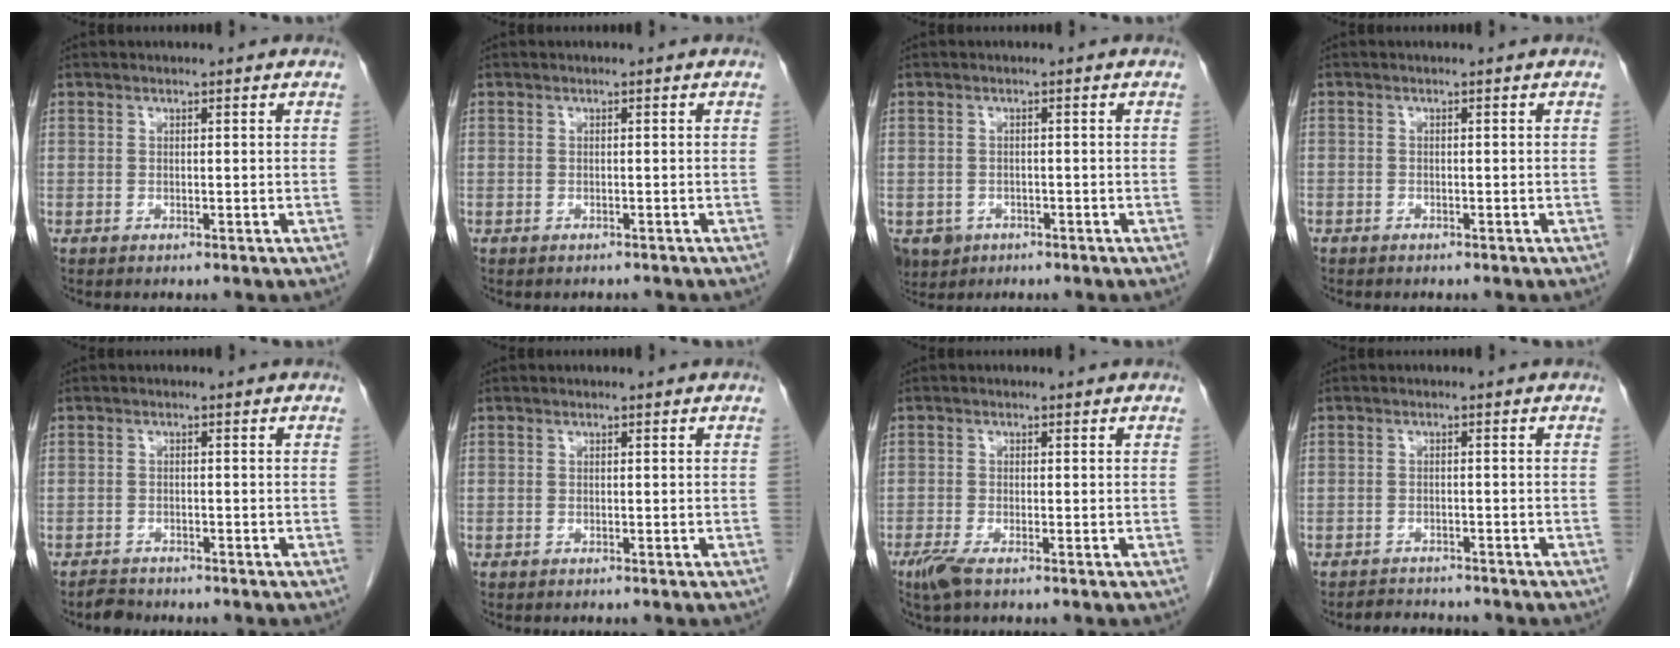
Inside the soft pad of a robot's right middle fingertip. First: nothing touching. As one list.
[{"total": 1.8, "force": [-1.6, 0.7, 0.3], "torque": [-0.012, -0.002, -0.020]}, {"total": 5.0, "force": [-2.8, 3.9, 1.3], "torque": [-0.027, 0.002, -0.040]}, {"total": 1.4, "force": [-1.2, 0.7, 0.2], "torque": [-0.010, 0.001, -0.017]}, {"total": 1.9, "force": [-1.8, 0.6, 0.0], "torque": [-0.007, -0.003, -0.029]}, {"total": 0.0}, {"total": 2.8, "force": [-1.9, 0.5, 2.1], "torque": [-0.048, -0.007, -0.039]}, {"total": 3.7, "force": [-3.5, 1.0, 0.2], "torque": [-0.008, -0.009, -0.055]}]